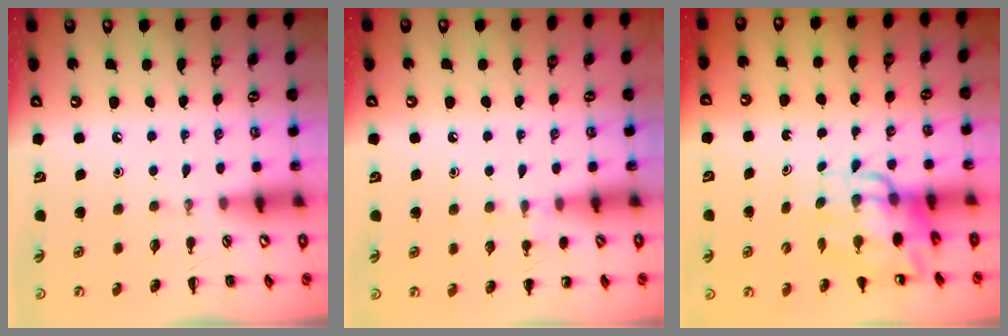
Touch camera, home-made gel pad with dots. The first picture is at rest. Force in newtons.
{"total": 6.8, "press": 6.6, "slide": 1.8}
{"total": 10.0, "press": 9.5, "slide": 3.2}